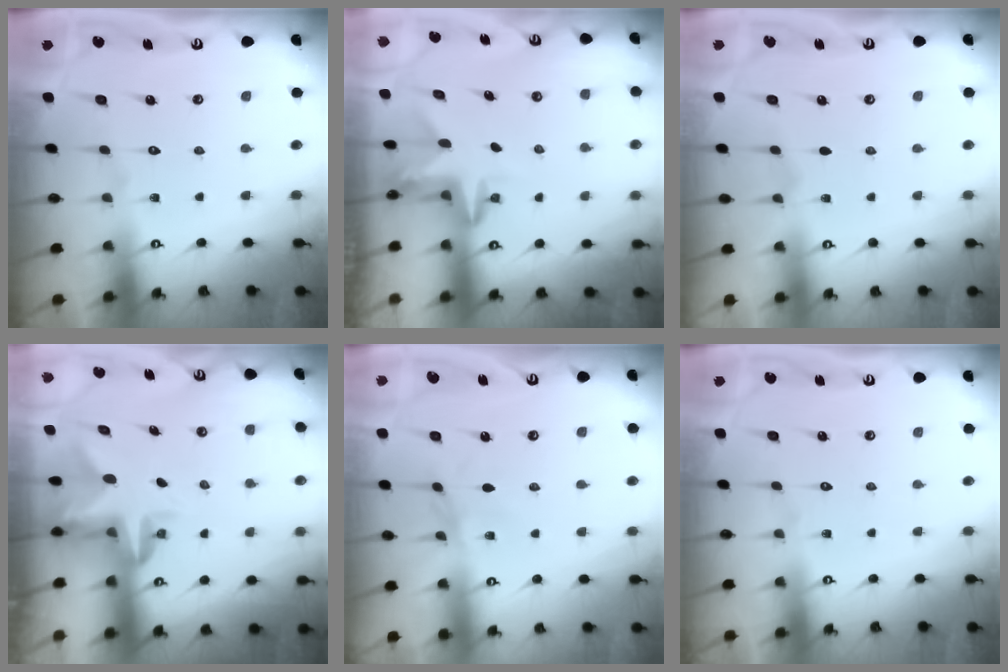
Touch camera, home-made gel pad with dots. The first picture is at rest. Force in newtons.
{"total": 3.4, "press": 3.3, "slide": 0.3}
{"total": 3.8, "press": 2.9, "slide": 2.4}
{"total": 4.6, "press": 4.6, "slide": 0.6}
{"total": 2.7, "press": 2.7, "slide": 0.4}
{"total": 0.0}